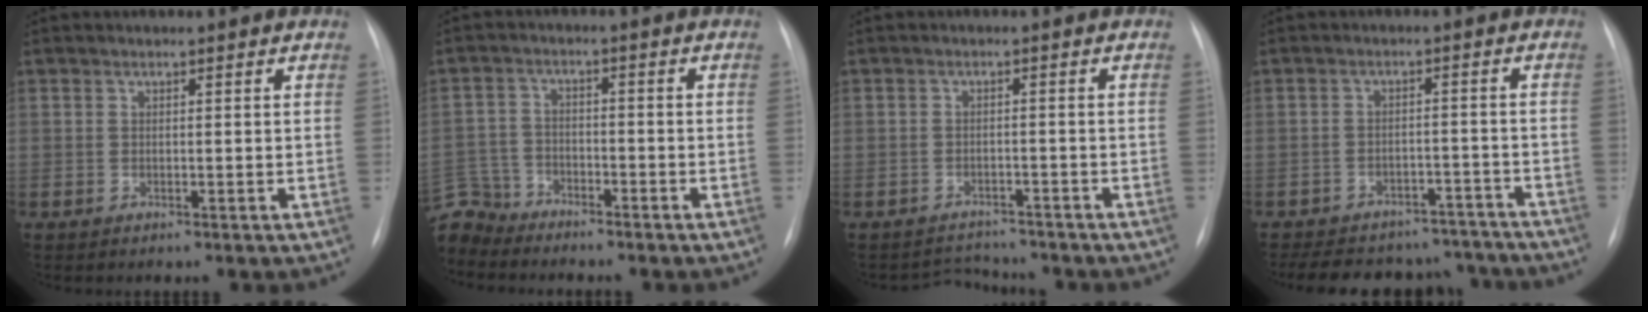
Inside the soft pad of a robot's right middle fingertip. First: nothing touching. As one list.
[{"total": 7.4, "force": [-6.9, 2.8, -0.3], "torque": [-0.003, 0.008, -0.136]}, {"total": 3.4, "force": [-3.1, 0.8, -1.1], "torque": [0.013, 0.008, -0.046]}, {"total": 19.7, "force": [-17.3, 6.4, 6.9], "torque": [-0.172, -0.009, -0.235]}]